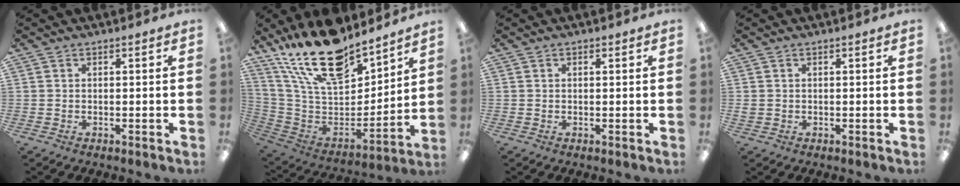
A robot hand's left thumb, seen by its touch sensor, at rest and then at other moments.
{"total": 23.7, "force": [17.7, 9.8, 12.4], "torque": [-0.238, -0.113, 0.314]}
{"total": 0.5, "force": [0.4, 0.3, 0.2], "torque": [0.004, -0.001, 0.004]}
{"total": 1.0, "force": [0.3, 0.9, 0.4], "torque": [-0.008, 0.003, 0.005]}